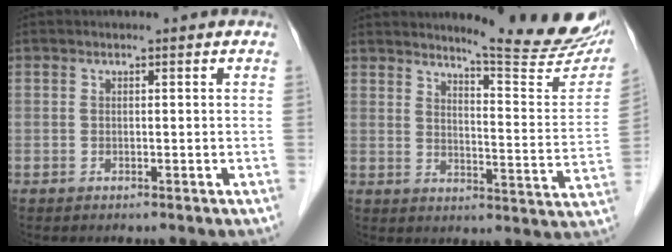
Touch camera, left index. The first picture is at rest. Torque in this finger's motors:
{"motor_torque": [0.09, -0.17, 0.35, 0.06]}